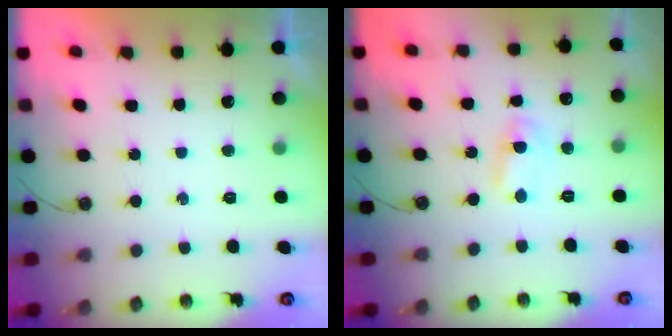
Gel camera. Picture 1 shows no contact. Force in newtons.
{"total": 2.9, "press": 2.9, "slide": 0.4}